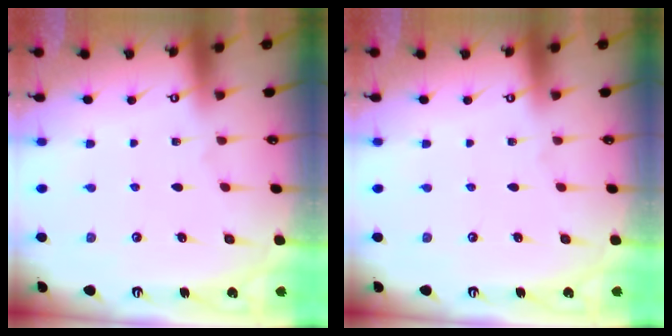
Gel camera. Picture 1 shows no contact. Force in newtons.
{"total": 0.0}